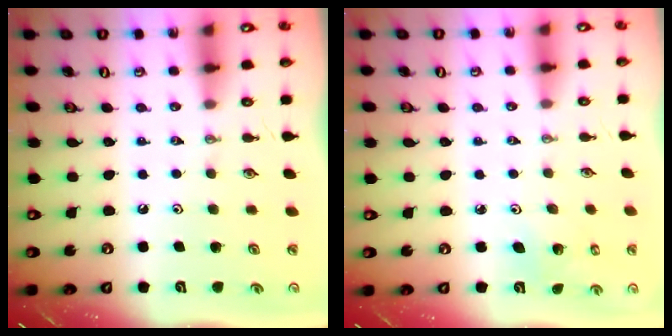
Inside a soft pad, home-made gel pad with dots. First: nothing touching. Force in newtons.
{"total": 3.5, "press": 3.5, "slide": 0.2}